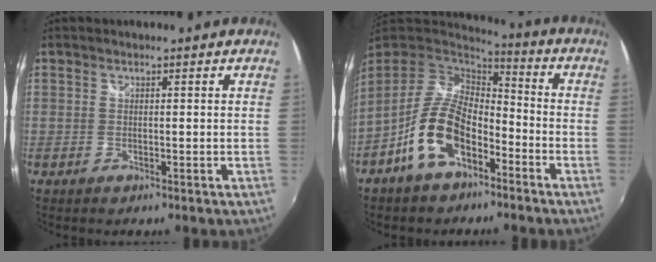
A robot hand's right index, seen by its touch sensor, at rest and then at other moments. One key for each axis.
{"total": 13.2, "fx": -6.6, "fy": 6.9, "fz": 9.1, "tx": -0.192, "ty": 0.004, "tz": -0.119}